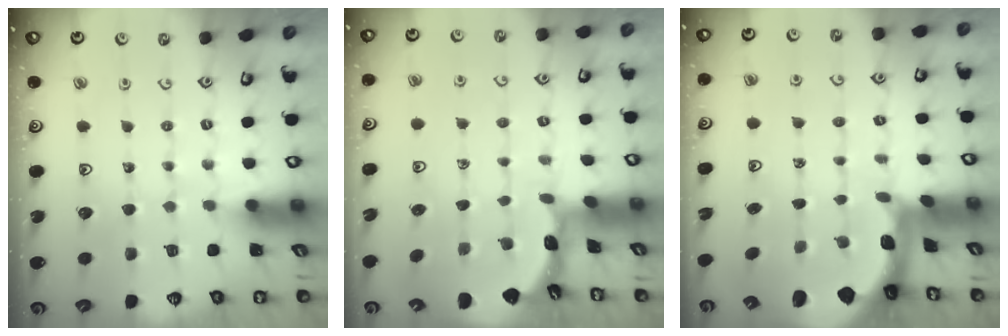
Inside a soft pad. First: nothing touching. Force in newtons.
{"total": 1.8, "press": 1.8, "slide": 0.2}
{"total": 1.8, "press": 1.7, "slide": 0.4}